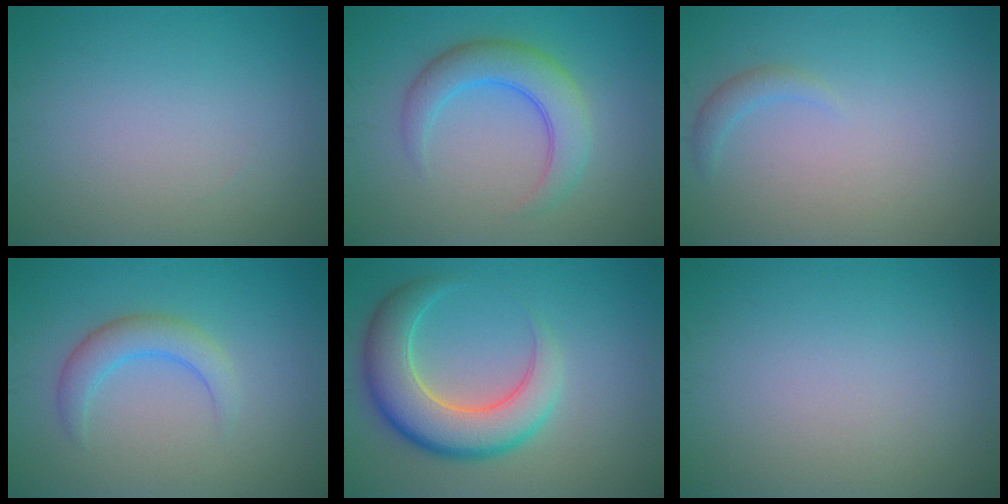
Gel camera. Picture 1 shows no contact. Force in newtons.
{"total": 4.7, "press": 4.7, "slide": 0.0}
{"total": 1.2, "press": 1.2, "slide": 0.2}
{"total": 2.9, "press": 2.9, "slide": 0.2}
{"total": 7.3, "press": 7.3, "slide": 0.6}
{"total": 0.0}